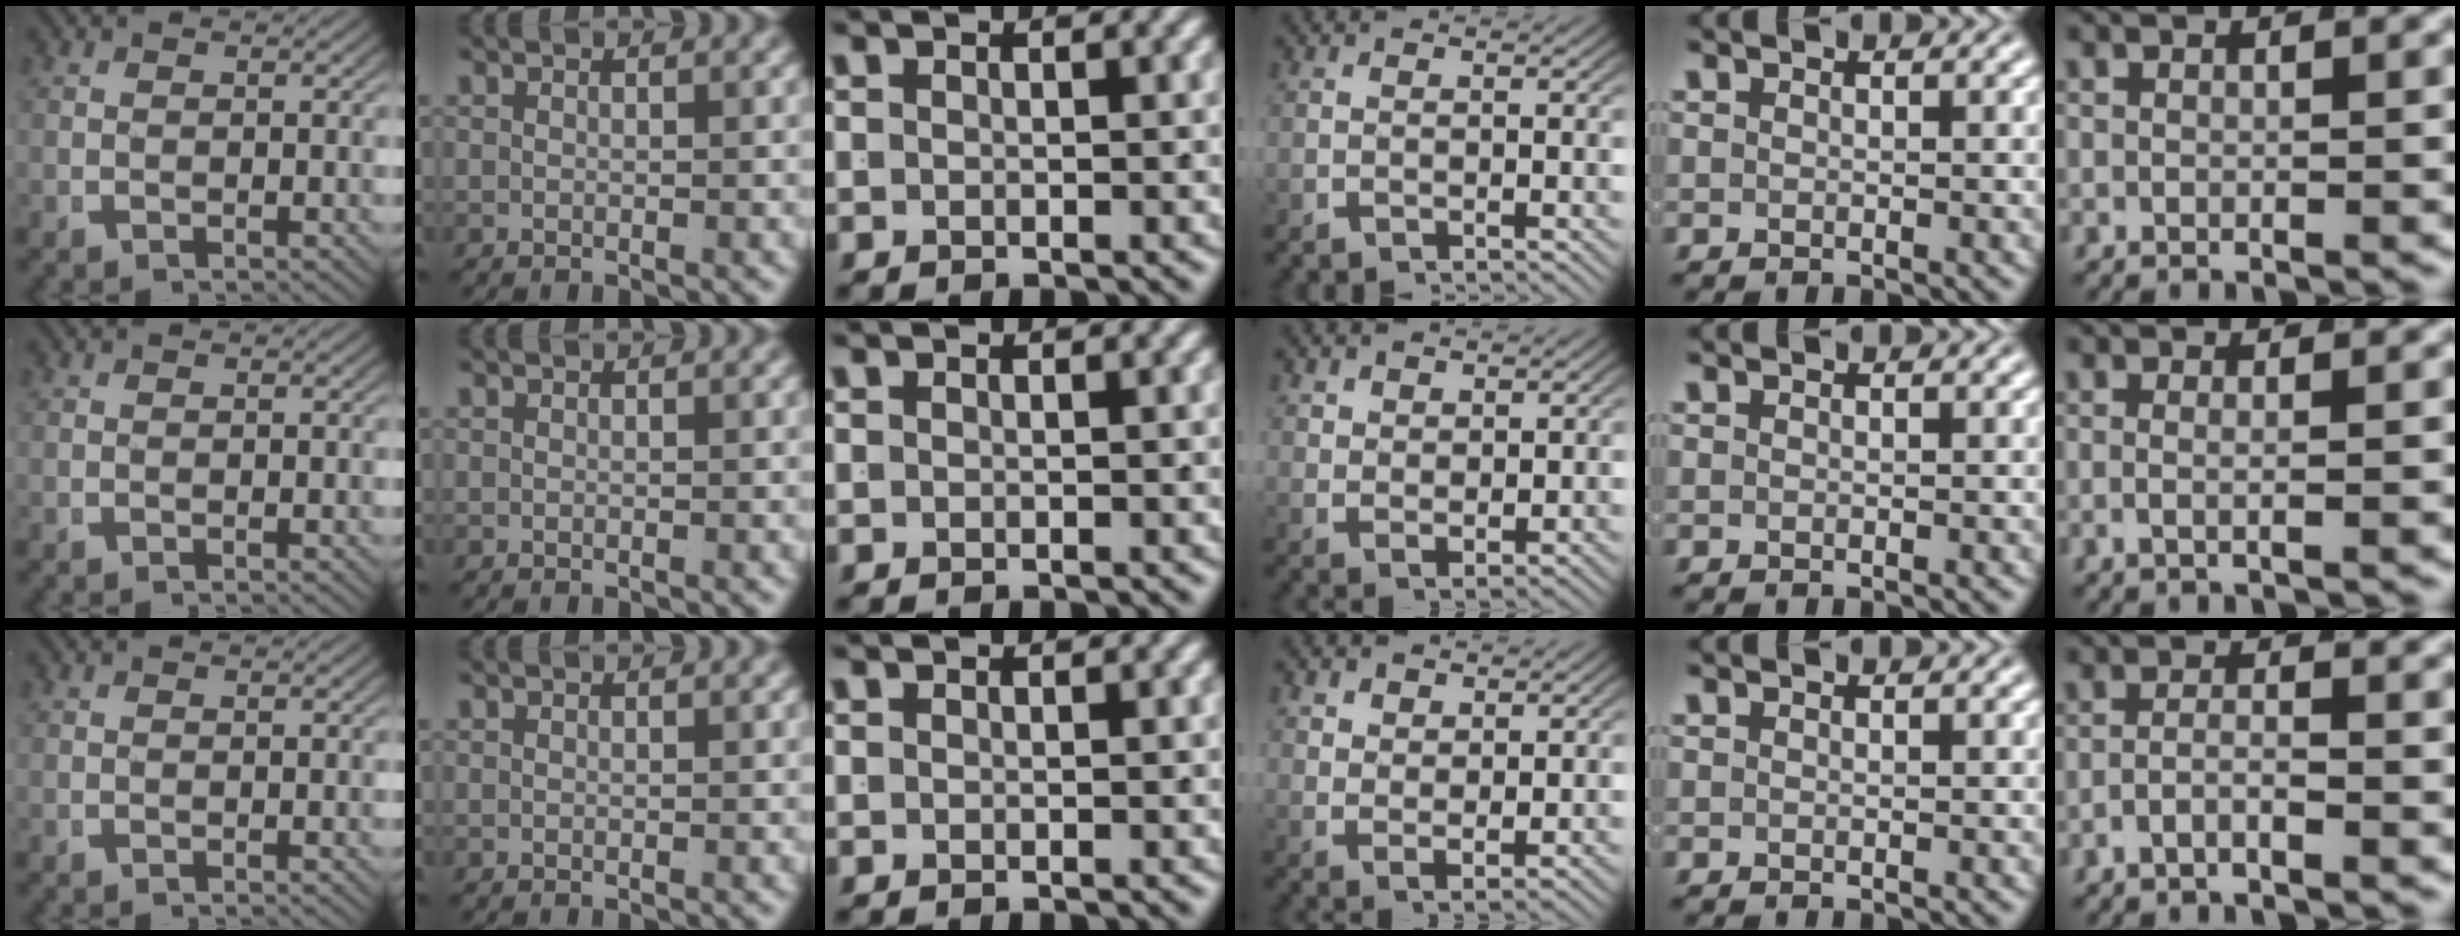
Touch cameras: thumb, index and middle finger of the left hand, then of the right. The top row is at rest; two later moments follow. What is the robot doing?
{"motion": "lift_and_place", "object": "shirt"}